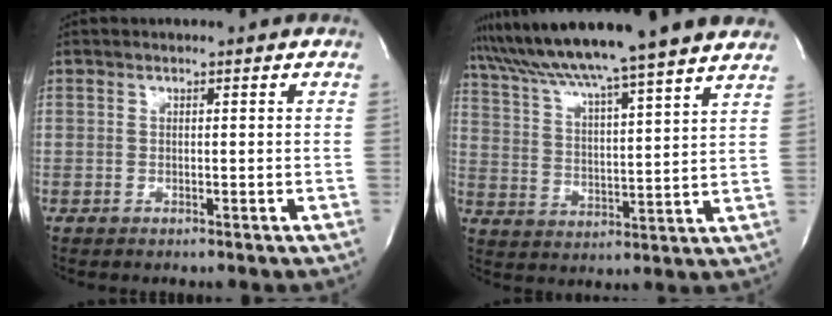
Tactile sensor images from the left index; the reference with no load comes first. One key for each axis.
{"total": 19.8, "fx": 17.2, "fy": -1.3, "fz": 9.6, "tx": -0.169, "ty": 0.003, "tz": 0.254}